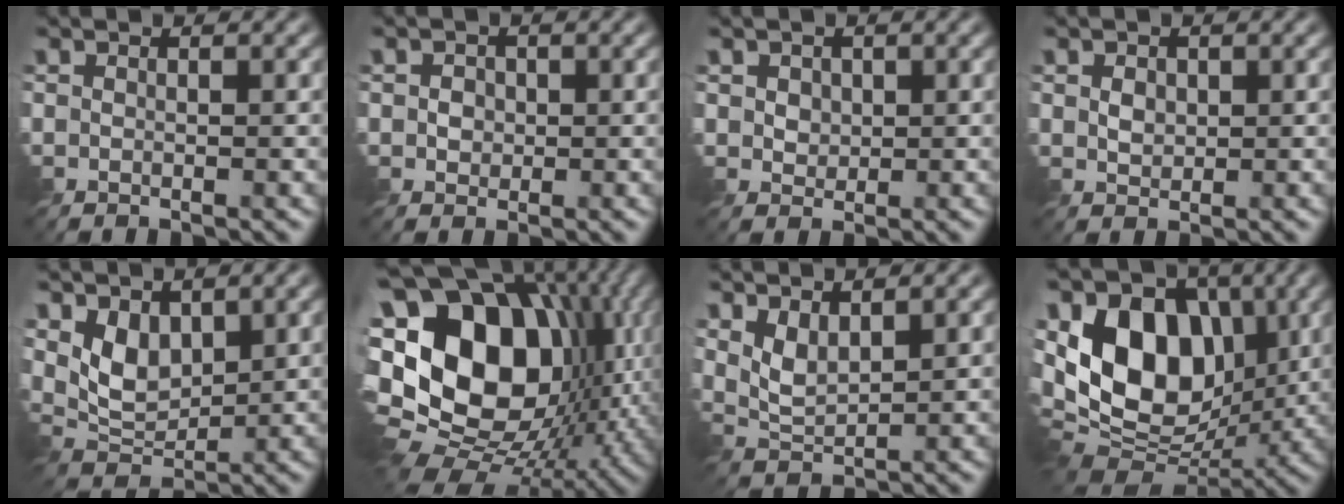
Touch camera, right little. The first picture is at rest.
{"total": 1.7, "force": [0.1, 1.5, 0.8], "torque": [-0.019, 0.004, -0.002]}
{"total": 1.8, "force": [0.6, 1.5, 0.8], "torque": [-0.033, -0.002, 0.019]}
{"total": 1.3, "force": [0.2, 1.1, 0.8], "torque": [-0.021, -0.002, 0.003]}
{"total": 4.0, "force": [1.6, 2.4, 2.7], "torque": [-0.061, -0.012, 0.028]}
{"total": 21.0, "force": [0.1, 14.6, 15.2], "torque": [-0.293, 0.006, 0.017]}
{"total": 2.8, "force": [1.4, 1.2, 2.1], "torque": [-0.053, -0.007, 0.032]}
{"total": 12.6, "force": [1.8, 8.4, 9.2], "torque": [-0.158, 0.003, 0.019]}